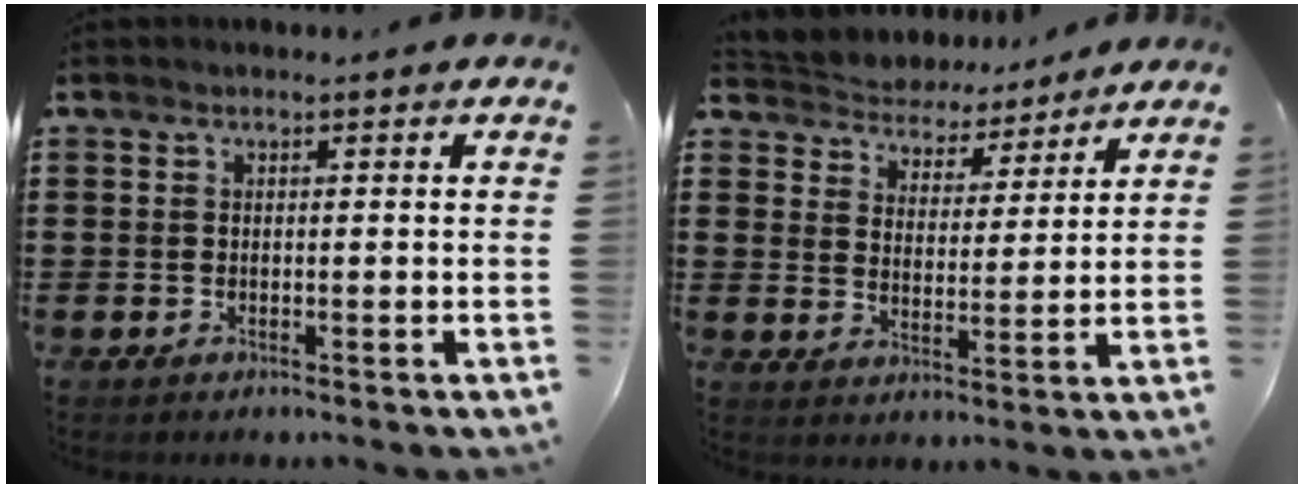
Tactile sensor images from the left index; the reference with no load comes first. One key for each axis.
{"total": 4.7, "fx": 4.6, "fy": 0.8, "fz": -0.4, "tx": -0.022, "ty": -0.036, "tz": 0.078}